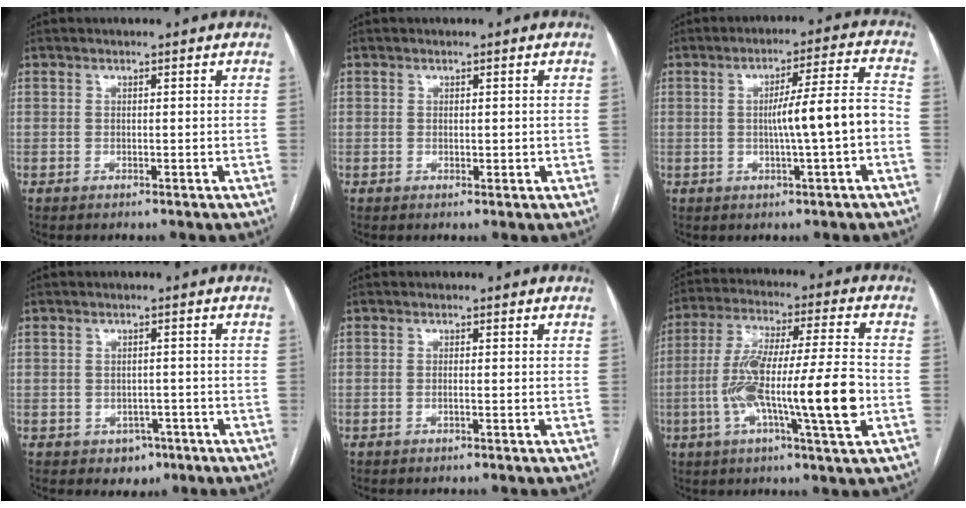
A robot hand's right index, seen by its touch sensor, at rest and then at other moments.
{"total": 1.1, "force": [0.1, 0.8, 0.8], "torque": [-0.011, -0.002, 0.003]}
{"total": 8.7, "force": [-1.4, -0.3, 8.6], "torque": [-0.132, 0.014, -0.020]}
{"total": 3.4, "force": [-1.6, 2.8, 1.1], "torque": [-0.006, 0.009, -0.011]}
{"total": 0.5, "force": [-0.2, 0.0, 0.5], "torque": [-0.010, 0.000, -0.003]}
{"total": 16.8, "force": [-3.6, 1.0, 16.3], "torque": [-0.295, 0.007, -0.064]}